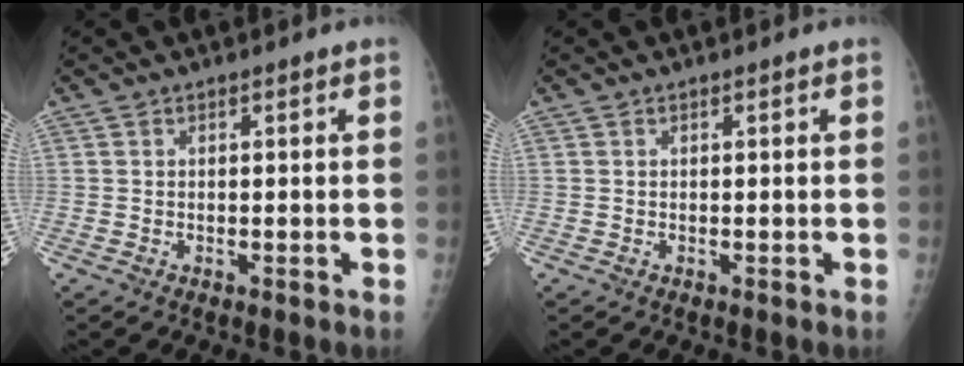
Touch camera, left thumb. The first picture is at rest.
{"total": 0.0}